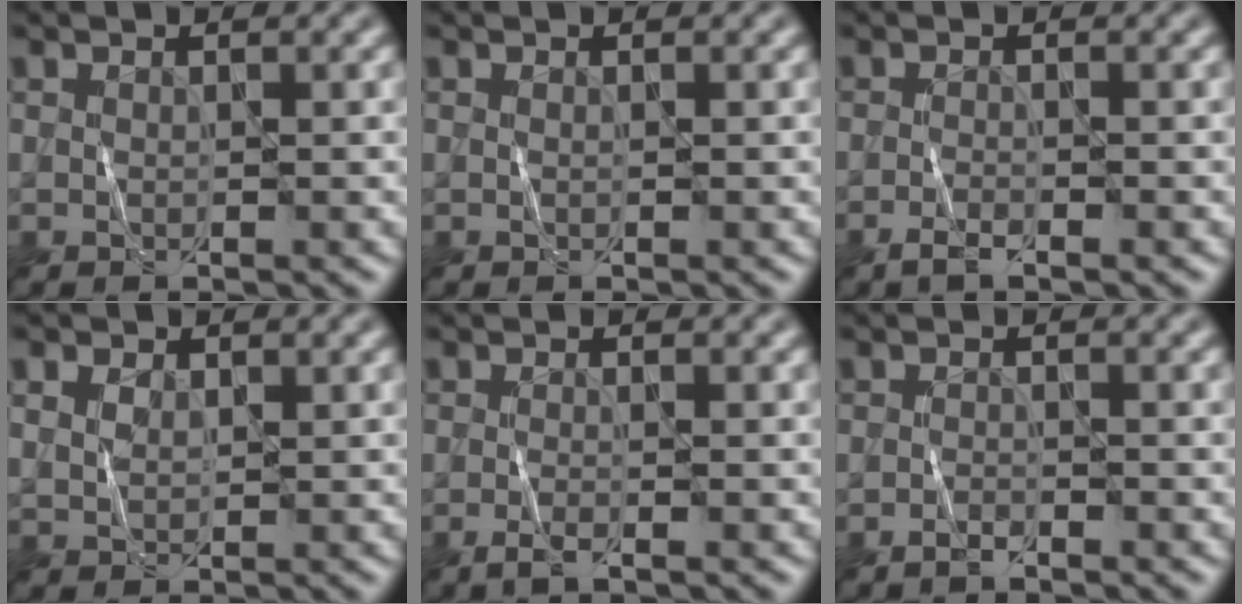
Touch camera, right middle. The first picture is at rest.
{"total": 0.0}
{"total": 1.6, "force": [-1.1, 0.3, 1.1], "torque": [-0.020, 0.001, -0.021]}
{"total": 1.6, "force": [0.8, 1.1, 0.7], "torque": [-0.019, 0.002, 0.017]}
{"total": 1.6, "force": [-0.8, 0.4, 1.3], "torque": [-0.021, 0.001, -0.018]}
{"total": 1.0, "force": [-0.8, 0.2, 0.6], "torque": [-0.012, 0.002, -0.016]}